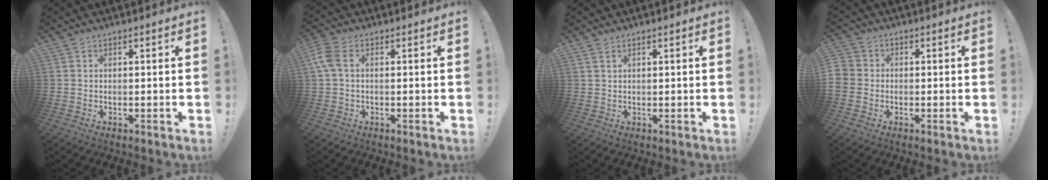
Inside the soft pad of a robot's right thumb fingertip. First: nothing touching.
{"total": 4.9, "force": [0.8, 2.8, 3.9], "torque": [-0.092, 0.008, 0.016]}
{"total": 1.3, "force": [1.0, 0.1, 0.8], "torque": [-0.016, 0.000, 0.019]}
{"total": 3.8, "force": [-1.3, 3.4, 1.2], "torque": [-0.029, 0.013, -0.022]}